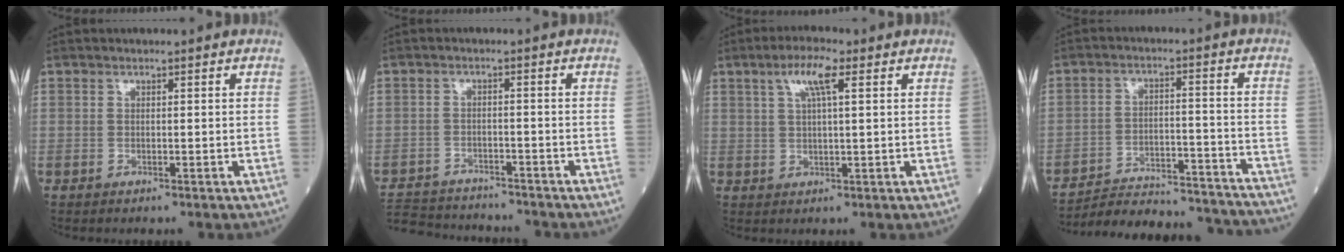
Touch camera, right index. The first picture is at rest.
{"total": 12.0, "force": [-11.4, 2.9, 2.8], "torque": [-0.063, 0.005, -0.169]}
{"total": 5.1, "force": [2.4, 0.7, 4.4], "torque": [-0.089, 0.009, 0.044]}
{"total": 22.7, "force": [-21.7, 3.0, 6.0], "torque": [-0.075, -0.004, -0.295]}